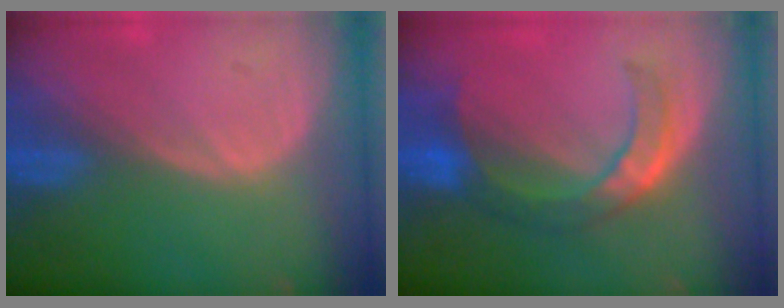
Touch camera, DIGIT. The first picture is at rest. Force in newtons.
{"total": 6.9, "press": 6.8, "slide": 1.3}